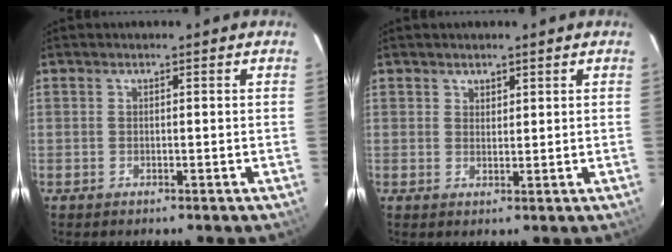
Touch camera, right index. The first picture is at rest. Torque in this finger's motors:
{"motor_torque": [-0.31, 0.21, -0.04, 0.00]}